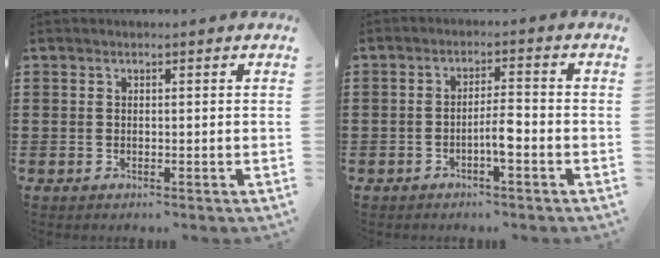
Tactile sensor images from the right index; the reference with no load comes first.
{"total": 3.7, "force": [-1.5, 0.6, 3.3], "torque": [-0.065, 0.001, -0.032]}